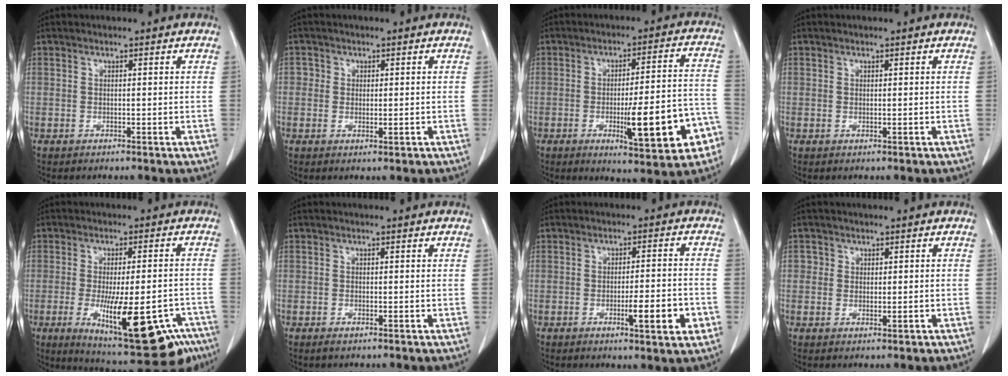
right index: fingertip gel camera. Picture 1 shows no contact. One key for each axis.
{"total": 2.3, "fx": -0.2, "fy": 1.8, "fz": 1.4, "tx": -0.015, "ty": 0.000, "tz": -0.003}
{"total": 14.6, "fx": -5.2, "fy": 2.5, "fz": 13.4, "tx": -0.179, "ty": 0.009, "tz": -0.065}
{"total": 0.0}
{"total": 19.2, "fx": -9.2, "fy": 5.1, "fz": 16.0, "tx": -0.195, "ty": -0.011, "tz": -0.121}
{"total": 0.9, "fx": -0.4, "fy": 0.3, "fz": 0.7, "tx": -0.014, "ty": -0.002, "tz": -0.006}
{"total": 7.9, "fx": -2.8, "fy": 0.8, "fz": 7.3, "tx": -0.105, "ty": -0.006, "tz": -0.037}
{"total": 1.9, "fx": -0.1, "fy": 1.6, "fz": 1.1, "tx": -0.012, "ty": -0.001, "tz": -0.001}